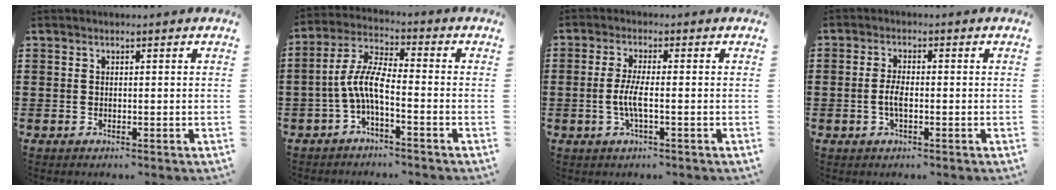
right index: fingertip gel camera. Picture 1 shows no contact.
{"total": 6.4, "force": [-2.4, 1.5, 5.7], "torque": [-0.143, -0.011, -0.054]}
{"total": 4.2, "force": [-0.9, 0.8, 4.0], "torque": [-0.093, -0.007, -0.025]}
{"total": 3.3, "force": [-0.6, 1.2, 3.0], "torque": [-0.071, -0.003, -0.016]}